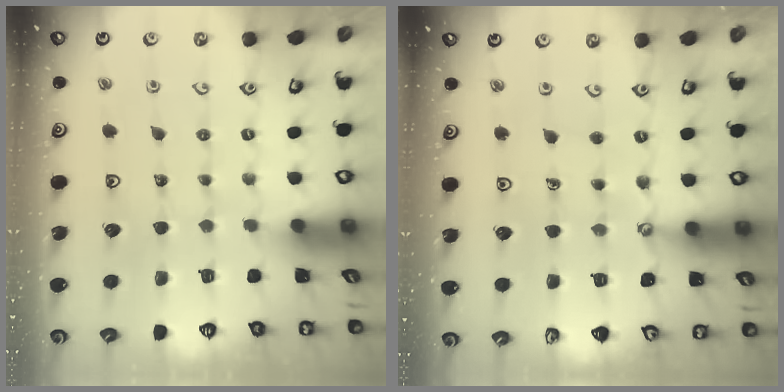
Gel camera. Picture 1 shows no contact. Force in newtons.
{"total": 2.5, "press": 2.5, "slide": 0.2}